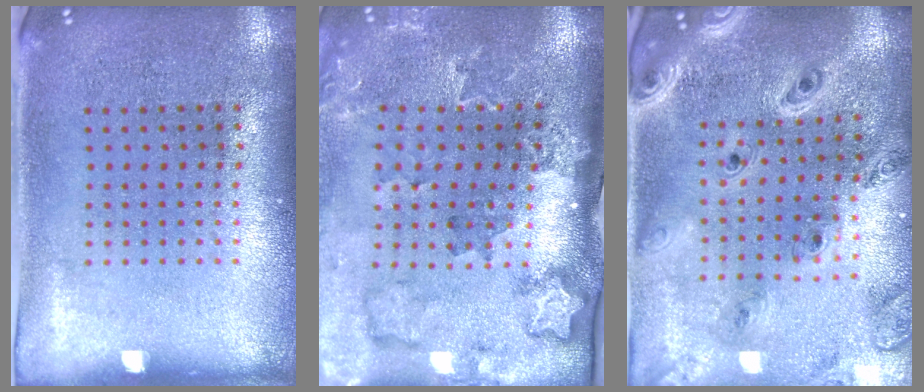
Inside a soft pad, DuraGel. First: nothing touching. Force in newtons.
{"total": 2.1, "press": 2.0, "slide": 0.7}
{"total": 2.2, "press": 2.1, "slide": 0.8}